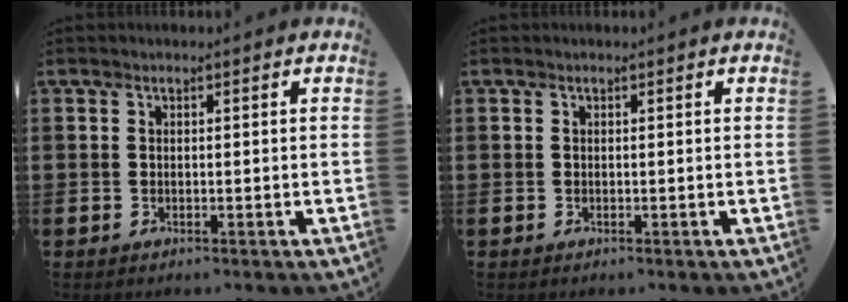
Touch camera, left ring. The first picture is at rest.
{"total": 0.0}